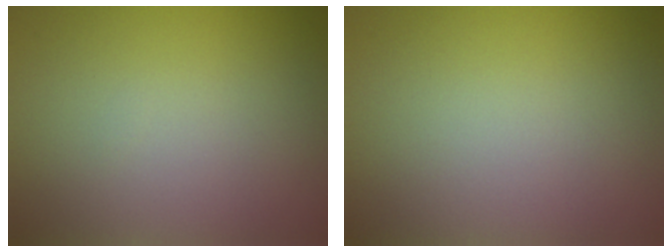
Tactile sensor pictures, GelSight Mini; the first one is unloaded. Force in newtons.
{"total": 0.0}